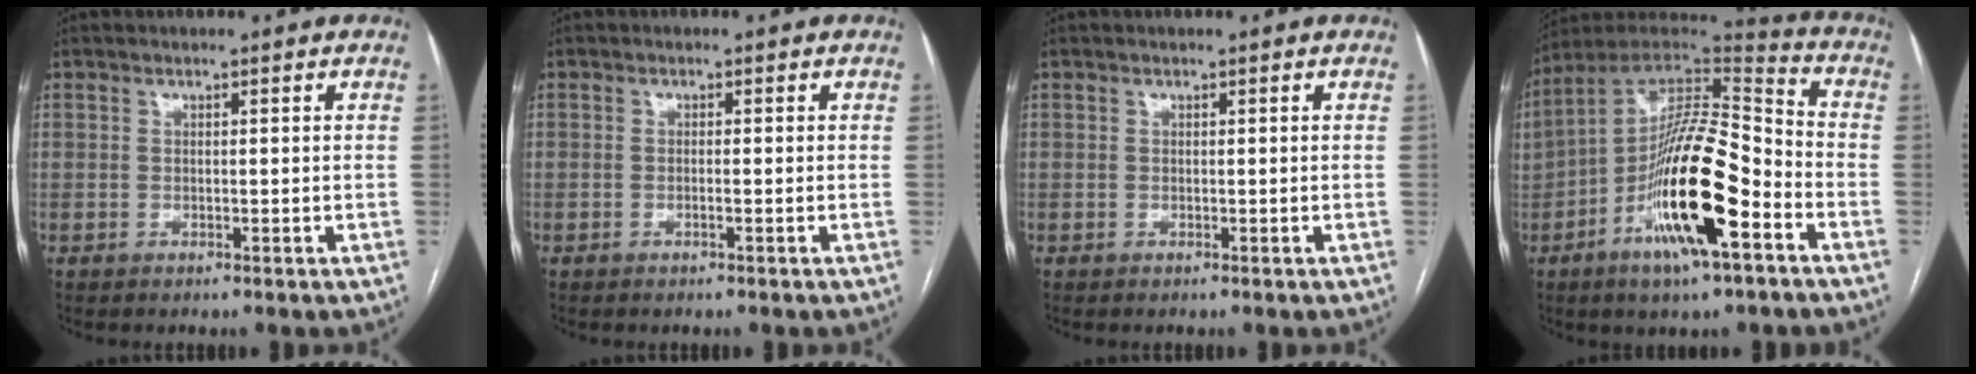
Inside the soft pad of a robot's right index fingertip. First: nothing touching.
{"total": 0.6, "force": [-0.3, 0.0, 0.6], "torque": [-0.011, 0.000, -0.005]}
{"total": 0.0}
{"total": 19.1, "force": [-7.2, 4.0, 17.3], "torque": [-0.309, 0.000, -0.120]}